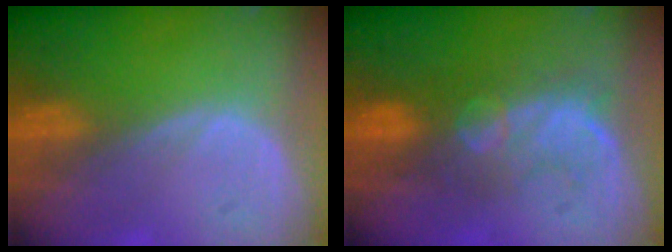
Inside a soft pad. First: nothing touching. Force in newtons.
{"total": 7.6, "press": 7.3, "slide": 2.1}